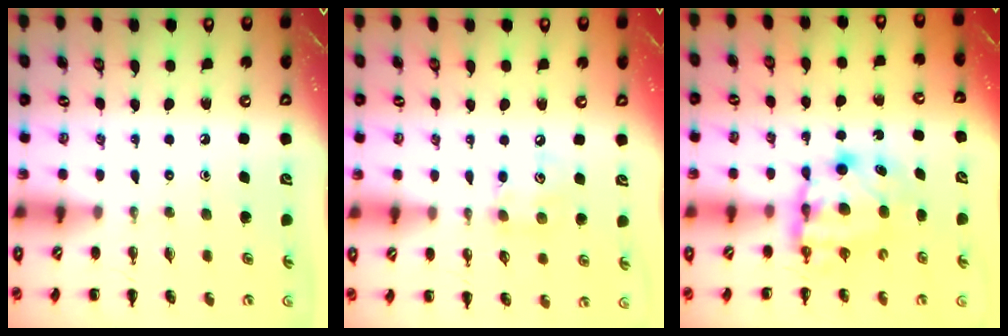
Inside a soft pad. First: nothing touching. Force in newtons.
{"total": 5.5, "press": 5.5, "slide": 0.7}
{"total": 9.9, "press": 9.8, "slide": 1.4}